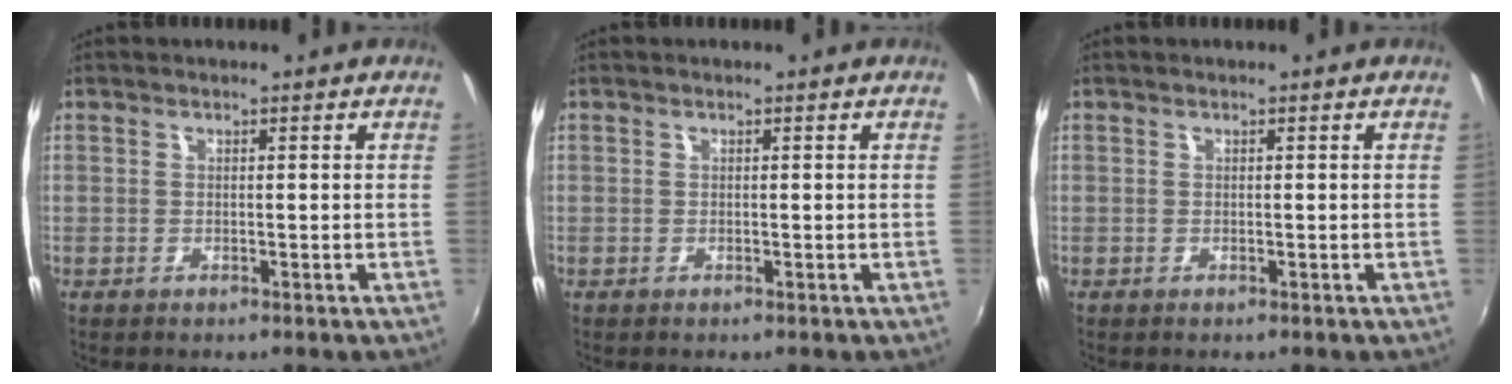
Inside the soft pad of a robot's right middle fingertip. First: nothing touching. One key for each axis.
{"total": 0.0}
{"total": 0.0}